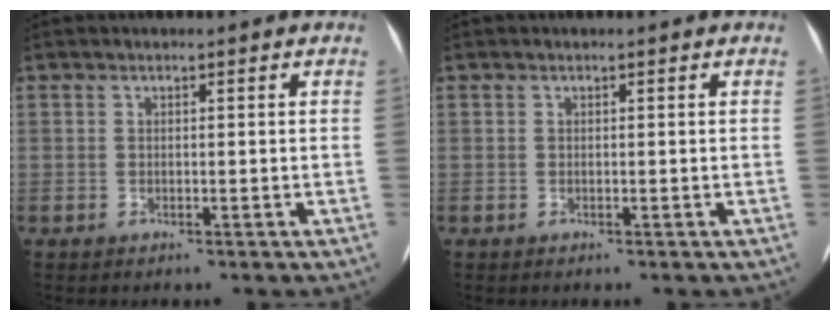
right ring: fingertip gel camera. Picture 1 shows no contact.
{"total": 0.0}